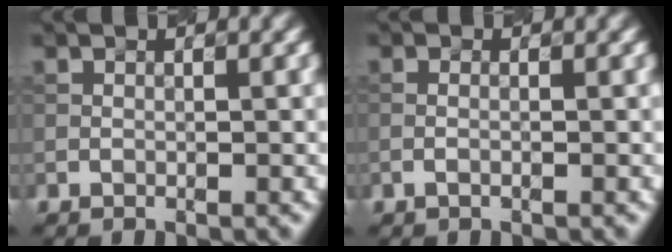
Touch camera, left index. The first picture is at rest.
{"total": 0.7, "force": [-0.2, 0.2, 0.7], "torque": [-0.016, 0.000, -0.006]}